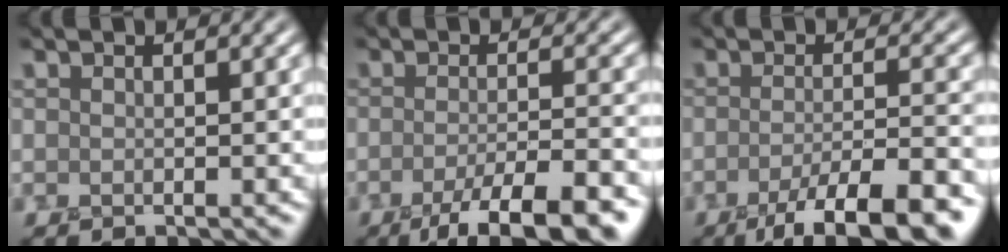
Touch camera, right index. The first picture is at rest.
{"total": 7.5, "force": [-4.3, 1.8, 5.9], "torque": [-0.083, -0.004, -0.071]}
{"total": 8.5, "force": [-4.9, 2.0, 6.6], "torque": [-0.092, -0.005, -0.081]}